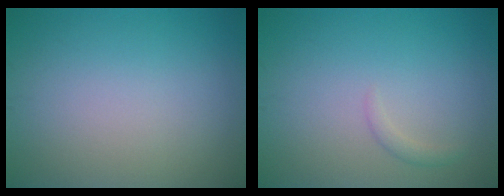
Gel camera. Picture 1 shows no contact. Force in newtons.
{"total": 0.8, "press": 0.8, "slide": 0.0}